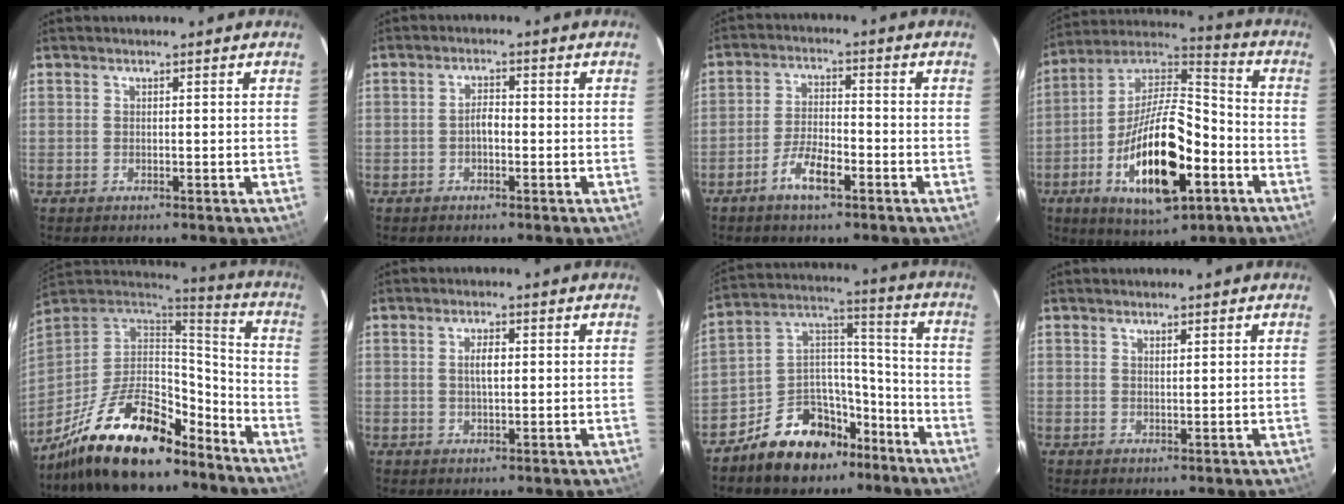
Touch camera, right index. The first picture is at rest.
{"total": 2.1, "force": [-0.8, 1.1, 1.6], "torque": [-0.032, 0.008, -0.017]}
{"total": 6.5, "force": [-4.0, 1.9, 4.7], "torque": [-0.103, 0.001, -0.074]}
{"total": 21.0, "force": [-8.0, 7.8, 17.8], "torque": [-0.339, -0.012, -0.134]}
{"total": 23.5, "force": [-16.7, 8.9, 13.9], "torque": [-0.269, -0.010, -0.274]}
{"total": 3.0, "force": [0.3, 1.2, 2.7], "torque": [-0.050, 0.002, 0.006]}
{"total": 15.5, "force": [-10.1, 9.6, 6.9], "torque": [-0.138, 0.066, -0.148]}
{"total": 0.9, "force": [0.6, 0.3, 0.6], "torque": [-0.010, 0.002, 0.011]}